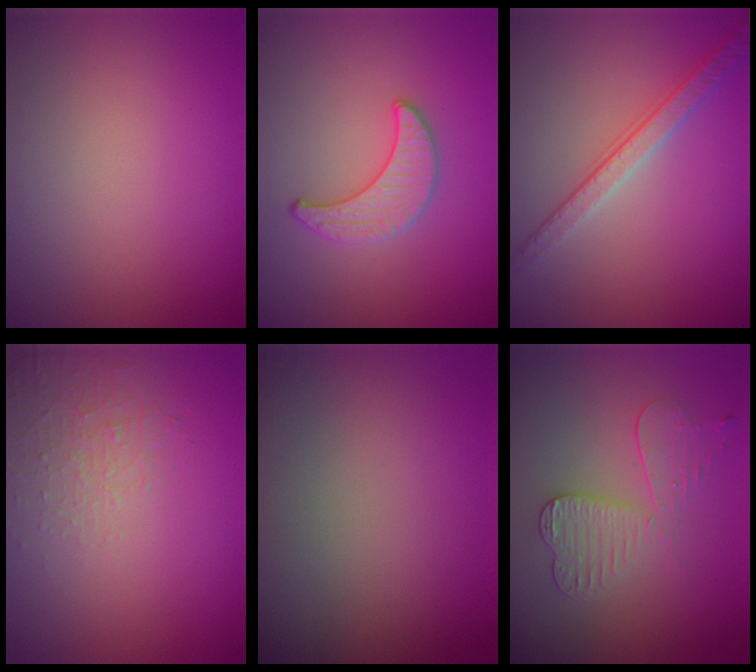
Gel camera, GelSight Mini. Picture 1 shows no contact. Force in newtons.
{"total": 2.0, "press": 2.0, "slide": 0.1}
{"total": 2.8, "press": 2.4, "slide": 1.5}
{"total": 1.4, "press": 0.6, "slide": 1.3}
{"total": 0.0}
{"total": 3.4, "press": 3.2, "slide": 1.3}